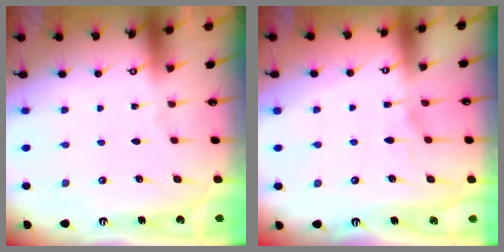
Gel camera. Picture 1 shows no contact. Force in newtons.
{"total": 4.0, "press": 3.9, "slide": 0.4}